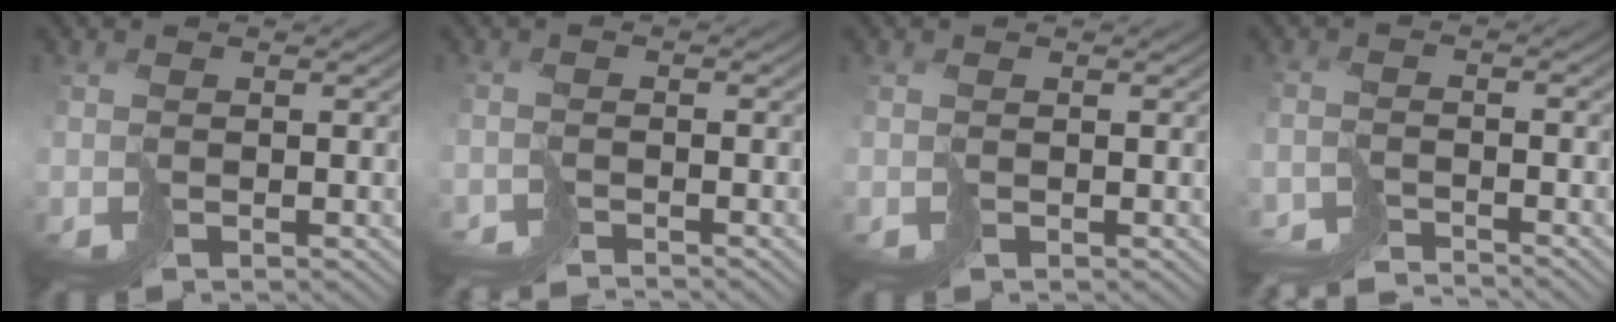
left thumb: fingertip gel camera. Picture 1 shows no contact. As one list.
[{"total": 2.0, "force": [-2.0, -0.1, 0.0], "torque": [0.002, -0.001, -0.045]}, {"total": 0.0}, {"total": 5.0, "force": [-4.9, 0.3, 1.0], "torque": [-0.022, -0.001, -0.093]}]